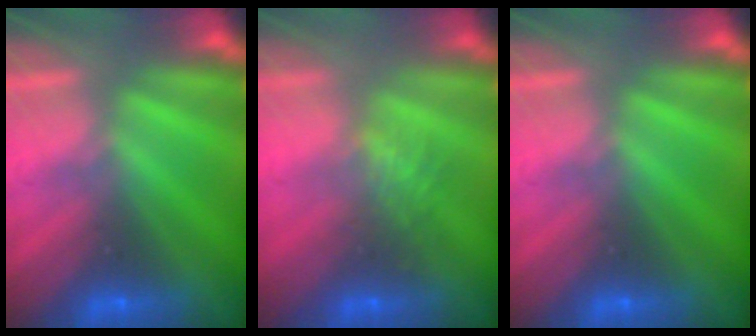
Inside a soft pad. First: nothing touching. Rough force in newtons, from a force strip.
{"total": 2.8}
{"total": 0.0}